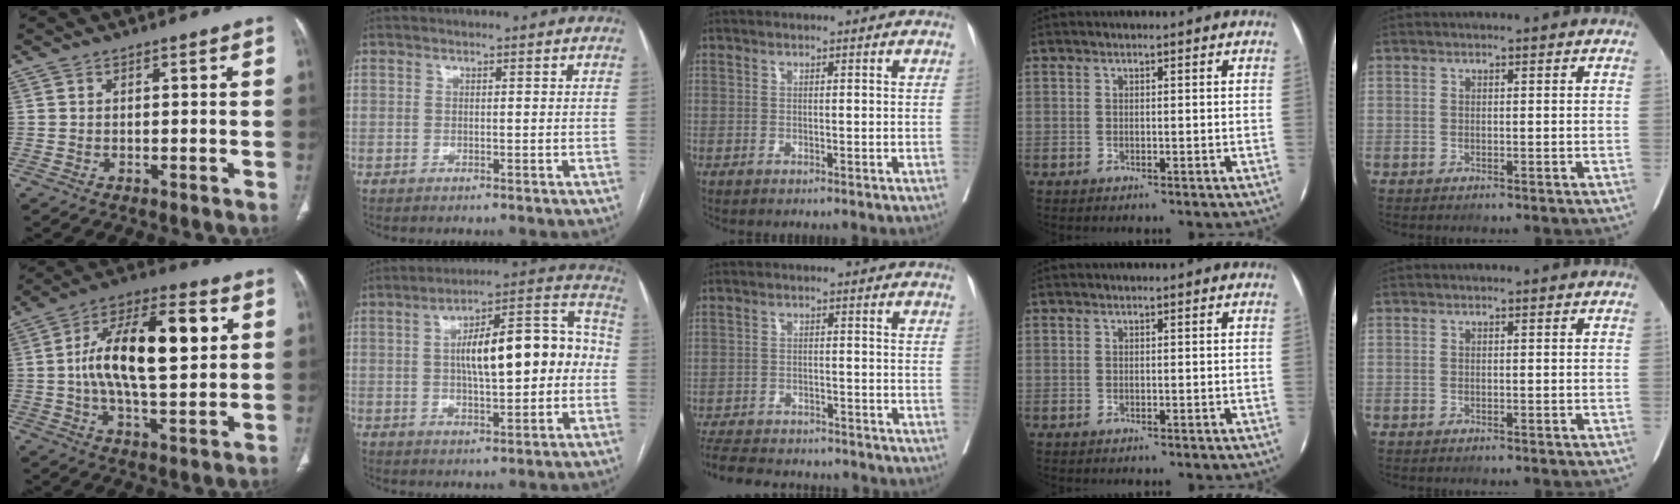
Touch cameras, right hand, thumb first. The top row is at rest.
{"thumb": {"total": 19.3, "force": [3.1, 8.1, 17.2], "torque": [-0.283, 0.017, 0.048]}, "index": {"total": 16.5, "force": [0.4, 5.1, 15.7], "torque": [-0.230, 0.048, 0.010]}, "middle": {"total": 14.5, "force": [-13.0, 3.8, 5.0], "torque": [-0.114, -0.008, -0.178]}}